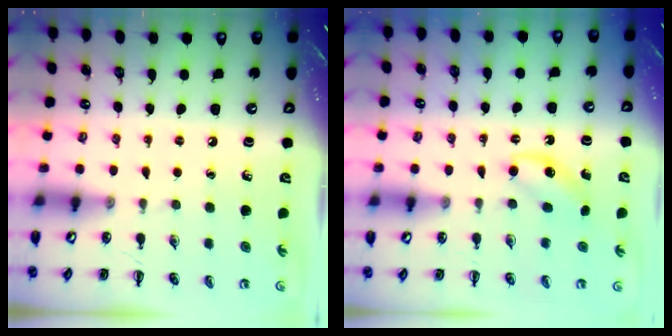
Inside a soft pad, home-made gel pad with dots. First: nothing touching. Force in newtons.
{"total": 5.1, "press": 4.8, "slide": 1.4}